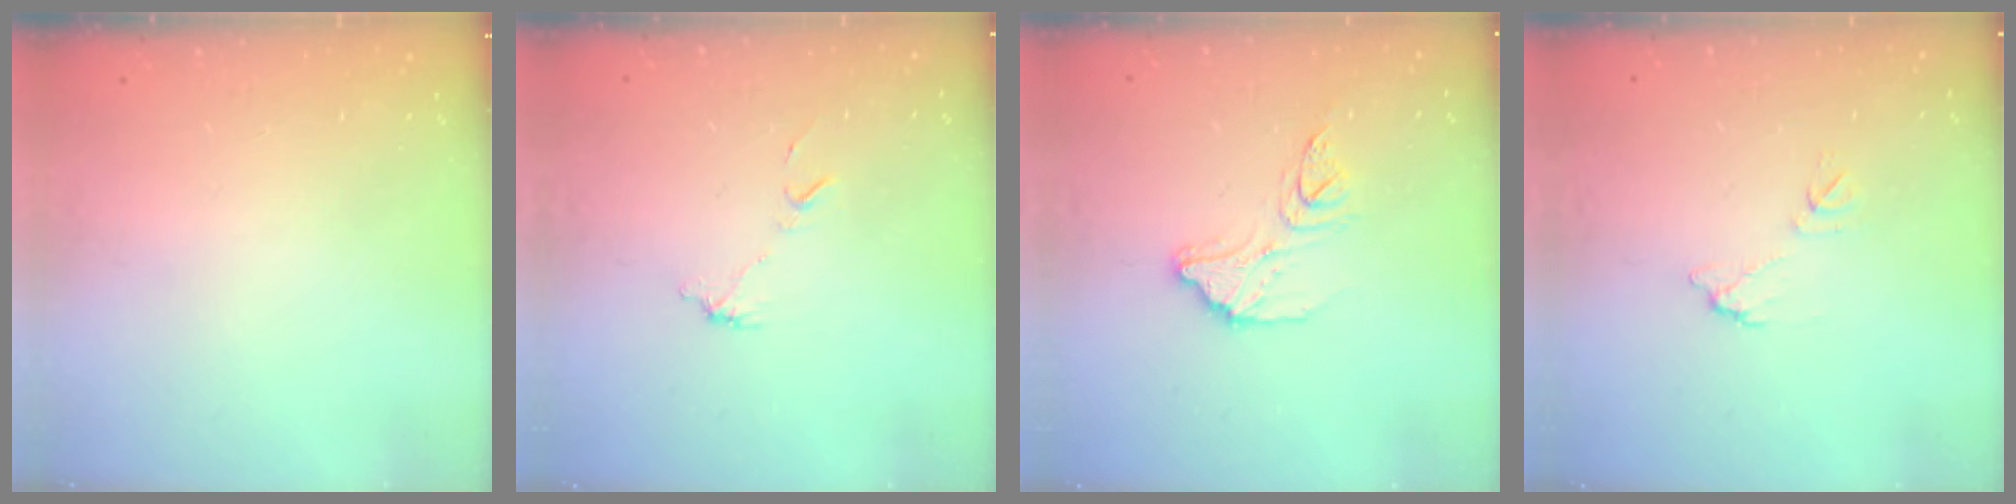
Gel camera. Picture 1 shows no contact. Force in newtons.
{"total": 5.6, "press": 5.6, "slide": 0.4}
{"total": 12.4, "press": 12.4, "slide": 1.0}
{"total": 5.9, "press": 5.9, "slide": 0.3}